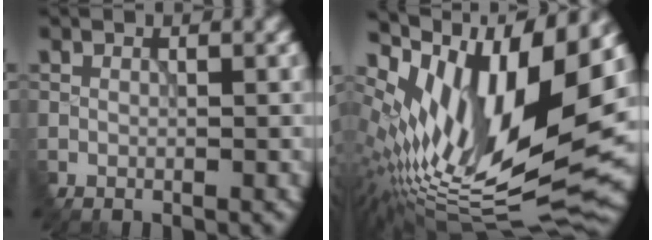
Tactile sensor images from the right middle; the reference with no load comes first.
{"total": 14.9, "force": [3.9, 5.8, 13.2], "torque": [-0.244, 0.010, 0.071]}